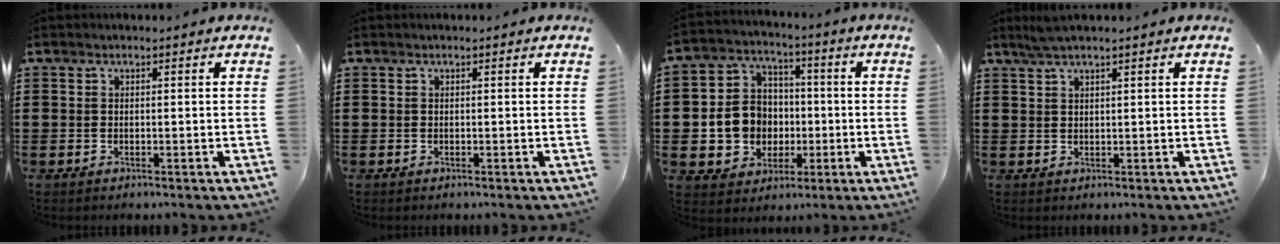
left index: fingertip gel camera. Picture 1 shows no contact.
{"total": 0.0}
{"total": 8.8, "force": [-0.7, 8.3, 2.8], "torque": [-0.085, 0.018, -0.007]}
{"total": 2.3, "force": [1.8, 0.1, 1.5], "torque": [-0.032, 0.003, 0.032]}